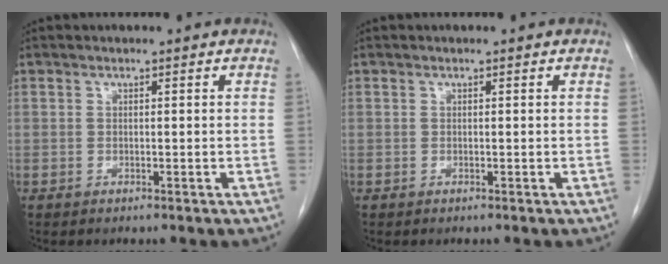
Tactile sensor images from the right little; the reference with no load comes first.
{"total": 0.0}